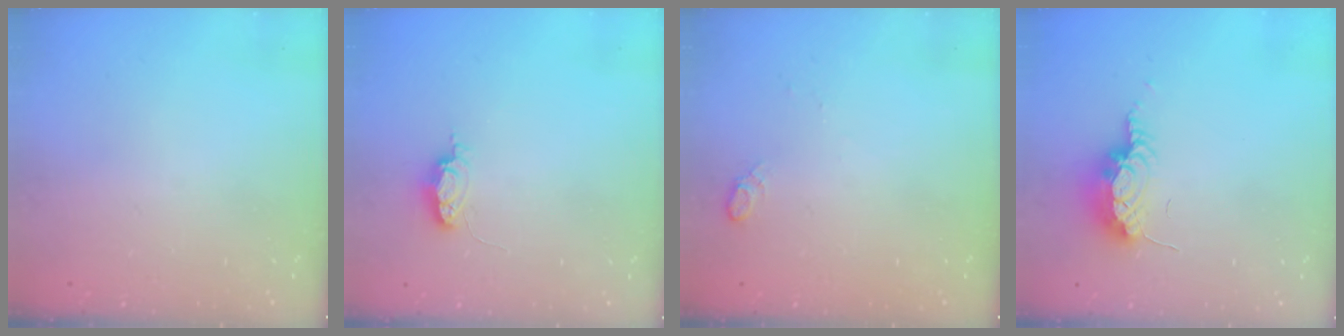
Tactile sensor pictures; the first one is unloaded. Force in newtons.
{"total": 4.0, "press": 3.9, "slide": 0.5}
{"total": 4.8, "press": 4.7, "slide": 0.7}
{"total": 7.9, "press": 7.7, "slide": 1.8}